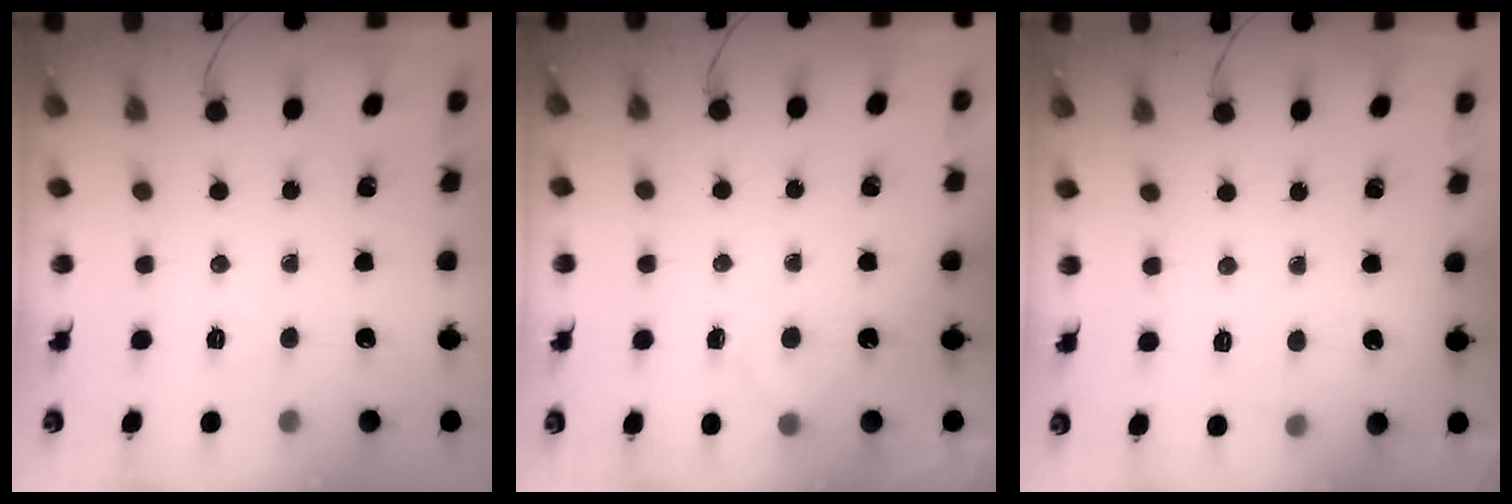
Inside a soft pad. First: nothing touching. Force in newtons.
{"total": 5.6, "press": 5.4, "slide": 1.4}
{"total": 4.0, "press": 3.8, "slide": 1.1}